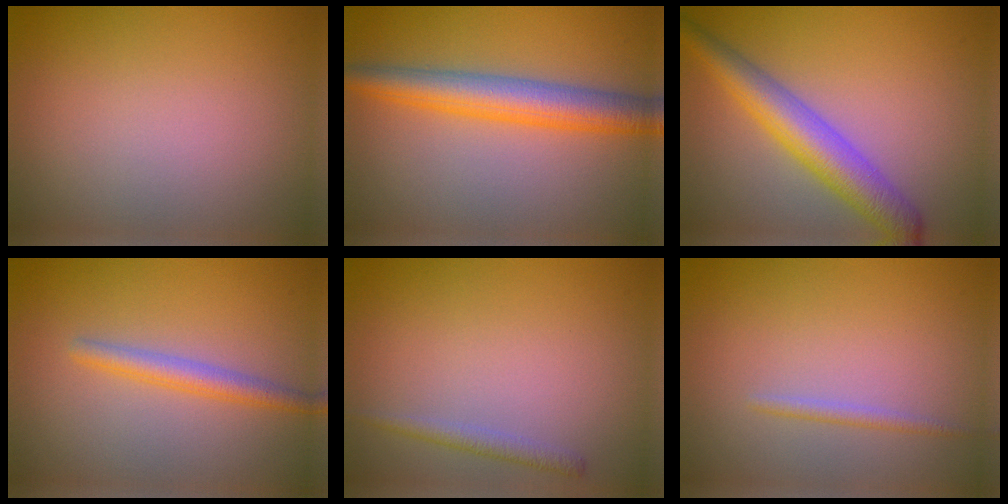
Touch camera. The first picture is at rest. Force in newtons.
{"total": 5.3, "press": 5.3, "slide": 0.2}
{"total": 5.2, "press": 5.2, "slide": 0.1}
{"total": 2.3, "press": 2.2, "slide": 0.2}
{"total": 1.4, "press": 1.4, "slide": 0.1}
{"total": 1.0, "press": 1.0, "slide": 0.0}